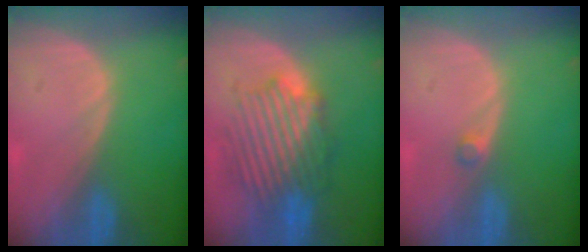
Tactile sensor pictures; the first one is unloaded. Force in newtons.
{"total": 8.7, "press": 8.6, "slide": 1.6}
{"total": 1.3, "press": 1.1, "slide": 0.6}